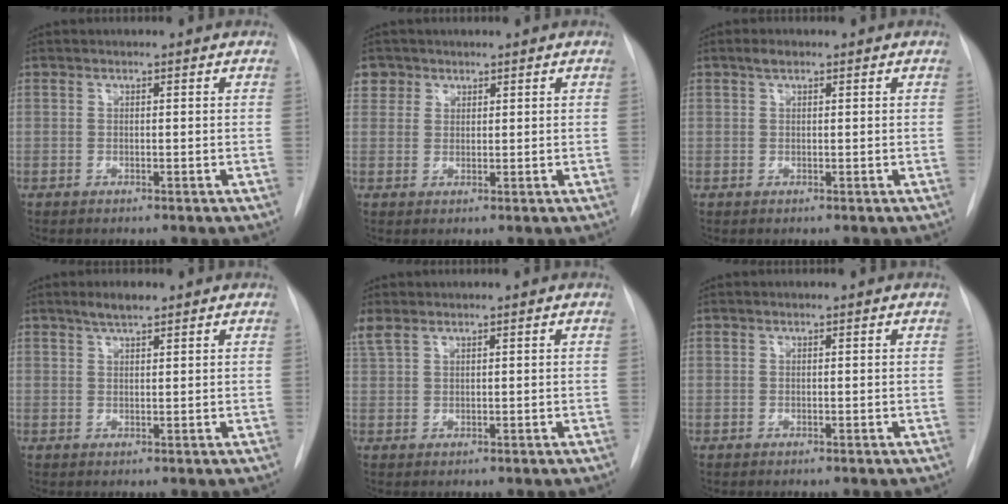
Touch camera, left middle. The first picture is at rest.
{"total": 2.9, "force": [1.7, 2.4, 0.0], "torque": [0.012, 0.007, 0.026]}
{"total": 1.3, "force": [0.9, 0.5, 0.8], "torque": [-0.016, 0.008, 0.015]}
{"total": 2.8, "force": [2.2, 0.5, 1.7], "torque": [-0.037, 0.004, 0.039]}
{"total": 2.4, "force": [1.9, 0.8, 1.2], "torque": [-0.043, 0.021, 0.049]}
{"total": 0.0}